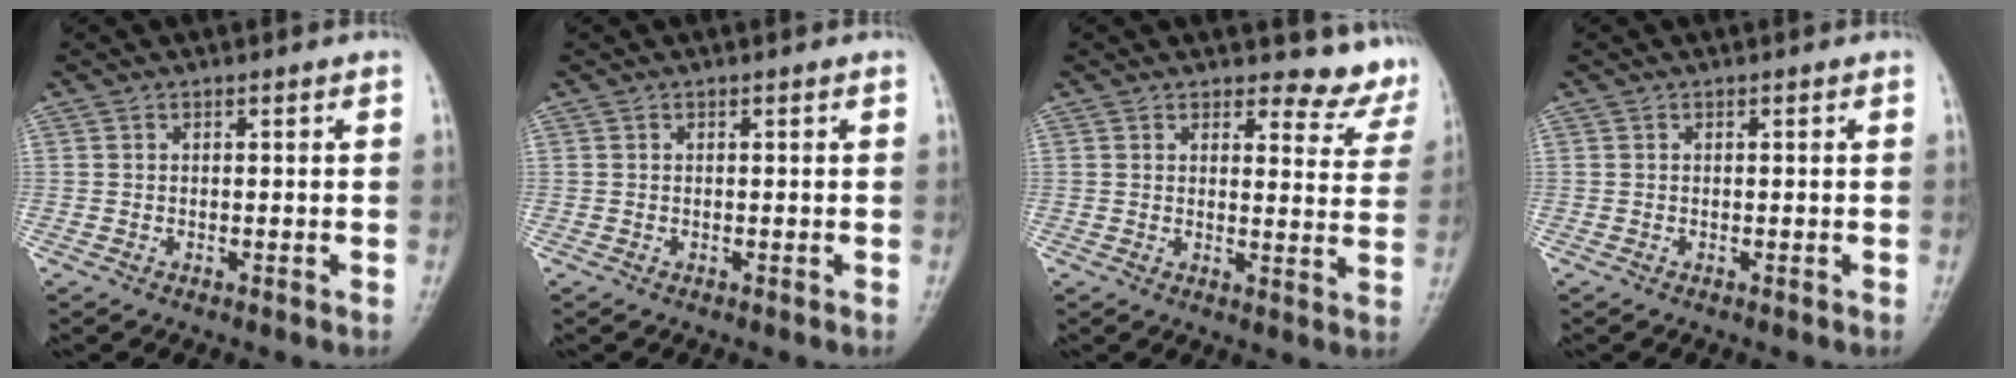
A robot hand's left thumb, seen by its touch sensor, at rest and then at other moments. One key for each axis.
{"total": 0.0}
{"total": 6.7, "fx": 6.3, "fy": 2.4, "fz": 0.8, "tx": 0.024, "ty": -0.054, "tz": 0.057}
{"total": 0.0}